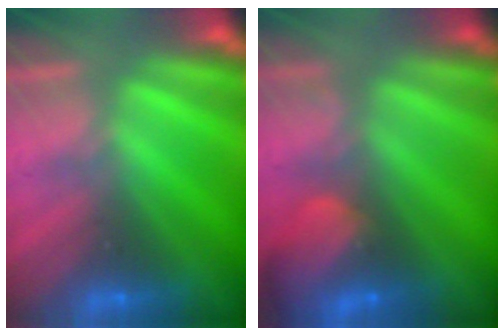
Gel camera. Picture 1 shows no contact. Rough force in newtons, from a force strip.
{"total": 6.9}